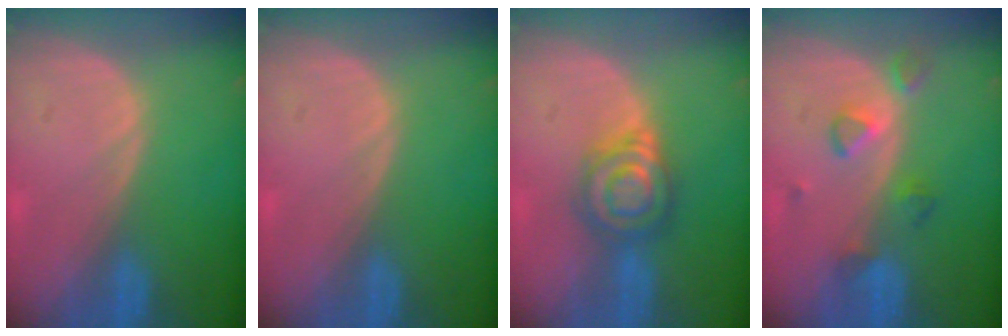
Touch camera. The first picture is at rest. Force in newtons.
{"total": 0.0}
{"total": 6.3, "press": 6.3, "slide": 0.5}
{"total": 4.1, "press": 4.0, "slide": 0.9}